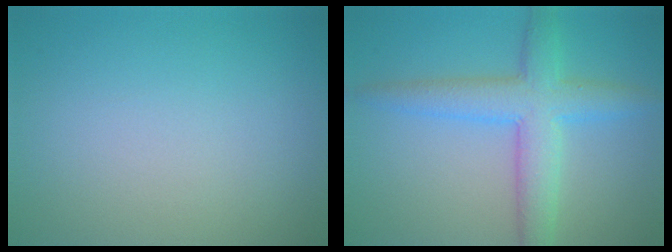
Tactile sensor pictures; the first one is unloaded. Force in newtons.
{"total": 5.4, "press": 5.4, "slide": 0.1}